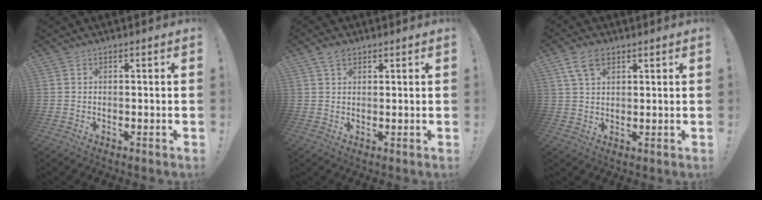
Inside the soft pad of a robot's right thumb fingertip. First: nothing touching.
{"total": 3.2, "force": [2.0, 1.9, 1.7], "torque": [-0.025, -0.004, 0.036]}
{"total": 7.2, "force": [3.8, 4.1, 4.5], "torque": [-0.084, -0.003, 0.074]}